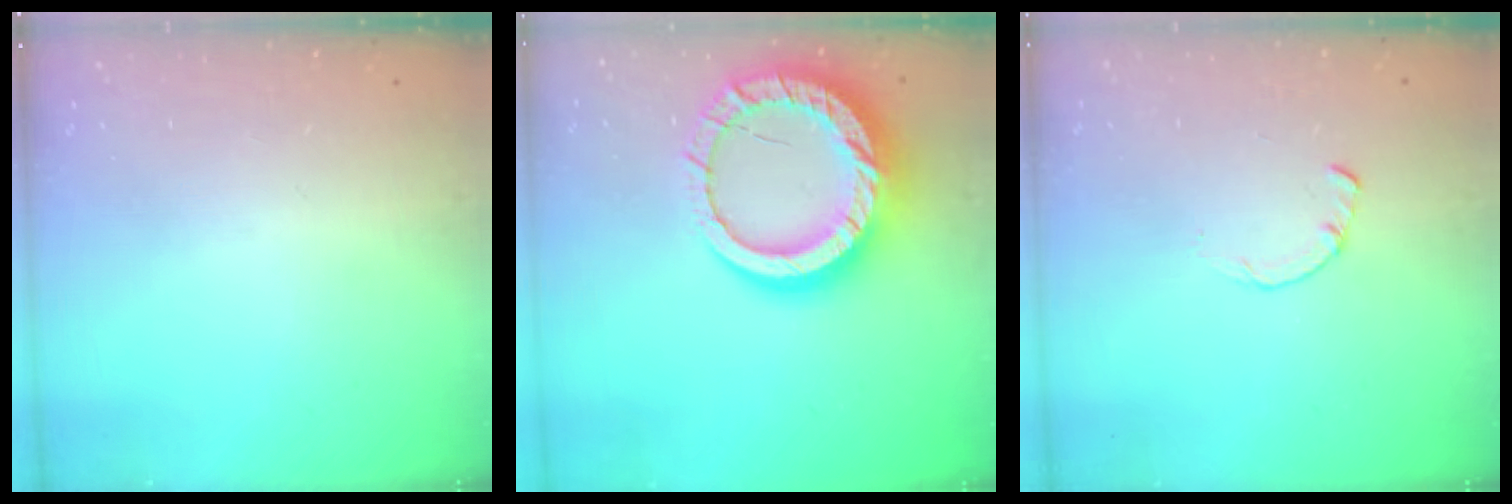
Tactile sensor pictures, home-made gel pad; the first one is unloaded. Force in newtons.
{"total": 20.2, "press": 20.1, "slide": 2.0}
{"total": 1.7, "press": 1.7, "slide": 0.2}